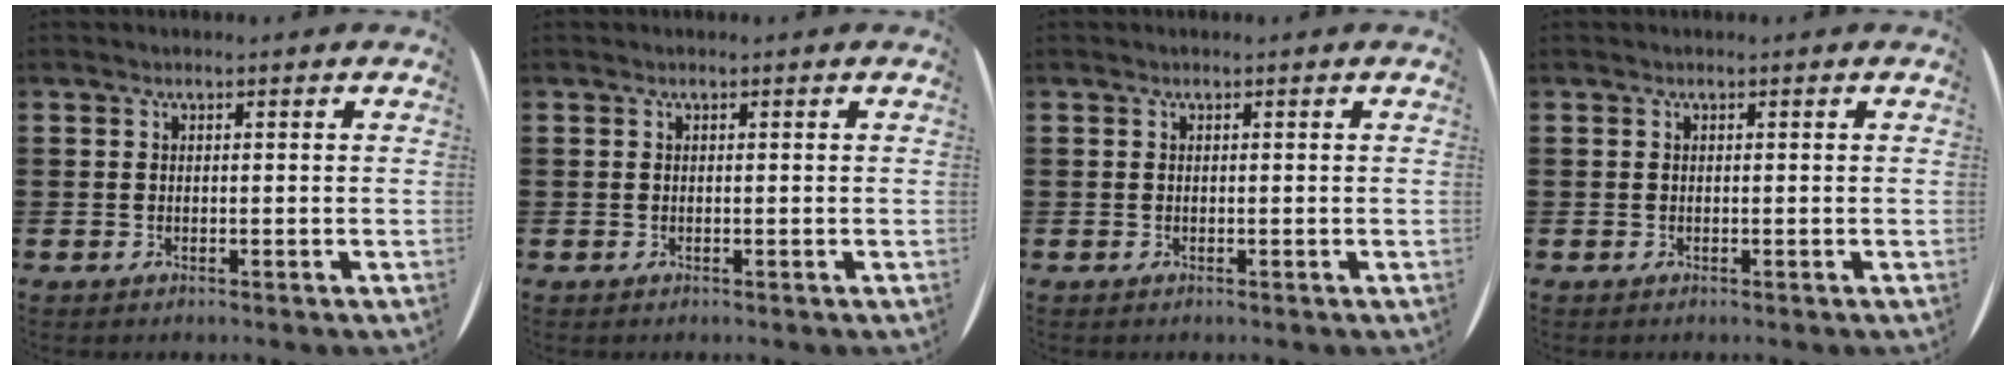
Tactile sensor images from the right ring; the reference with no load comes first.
{"total": 0.0}
{"total": 0.0}
{"total": 0.0}